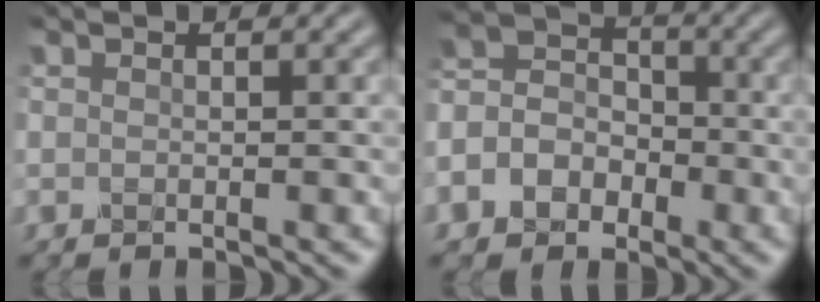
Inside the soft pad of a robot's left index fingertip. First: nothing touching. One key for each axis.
{"total": 5.1, "fx": -2.1, "fy": 4.0, "fz": 2.2, "tx": -0.035, "ty": 0.010, "tz": -0.049}